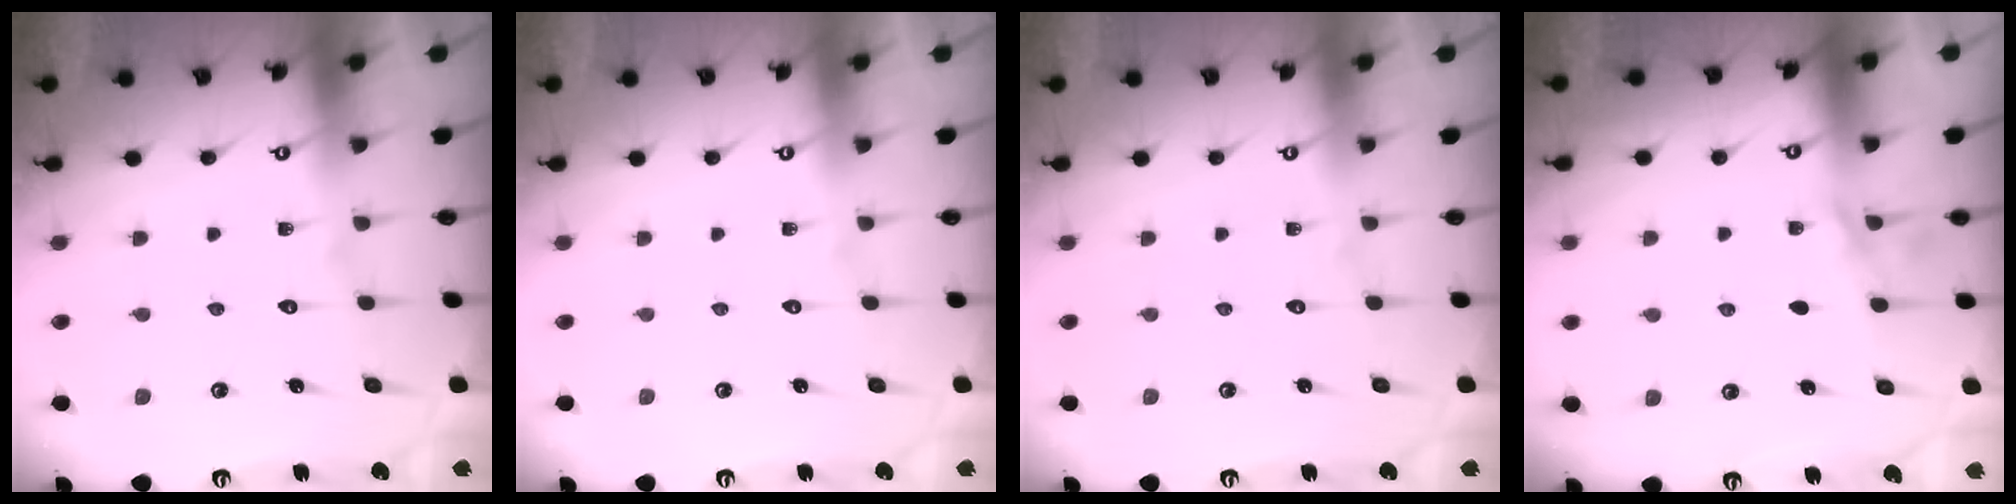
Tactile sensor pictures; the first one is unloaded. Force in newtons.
{"total": 0.0}
{"total": 0.0}
{"total": 3.5, "press": 2.7, "slide": 2.2}